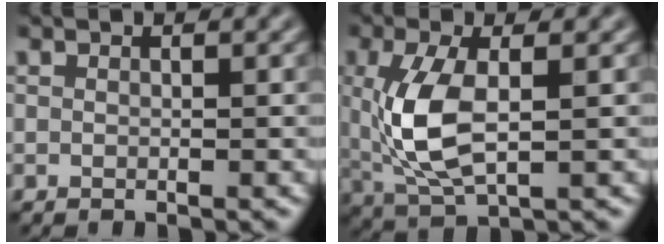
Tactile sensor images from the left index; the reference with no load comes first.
{"total": 6.3, "force": [0.3, 2.8, 5.6], "torque": [-0.137, -0.005, 0.010]}